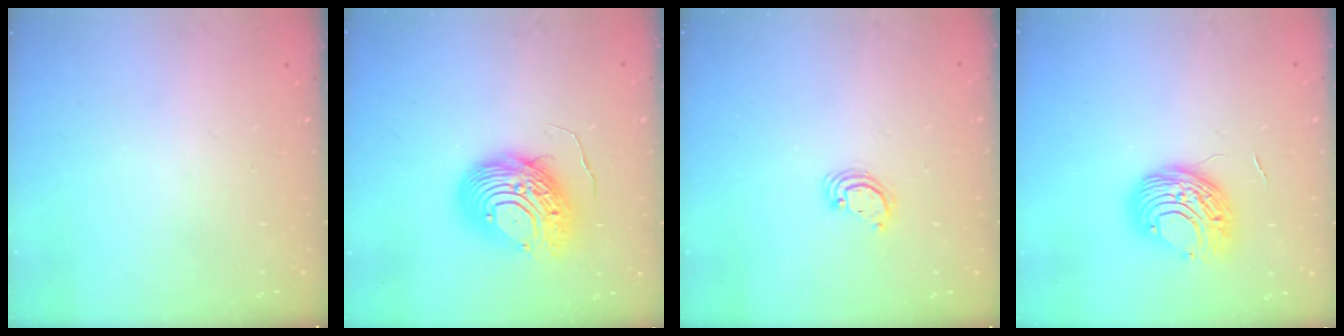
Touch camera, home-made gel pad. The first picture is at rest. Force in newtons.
{"total": 12.5, "press": 12.4, "slide": 1.3}
{"total": 2.7, "press": 2.7, "slide": 0.2}
{"total": 8.8, "press": 8.8, "slide": 0.6}